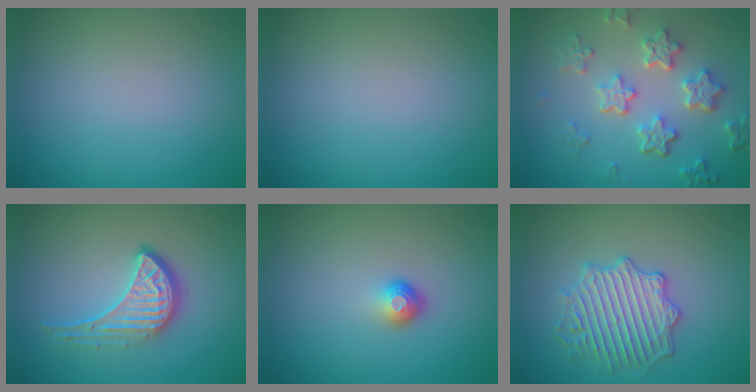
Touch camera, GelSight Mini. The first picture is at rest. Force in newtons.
{"total": 0.0}
{"total": 5.3, "press": 4.2, "slide": 3.3}
{"total": 4.6, "press": 3.3, "slide": 3.2}
{"total": 1.6, "press": 1.1, "slide": 1.2}
{"total": 4.0, "press": 4.0, "slide": 0.5}